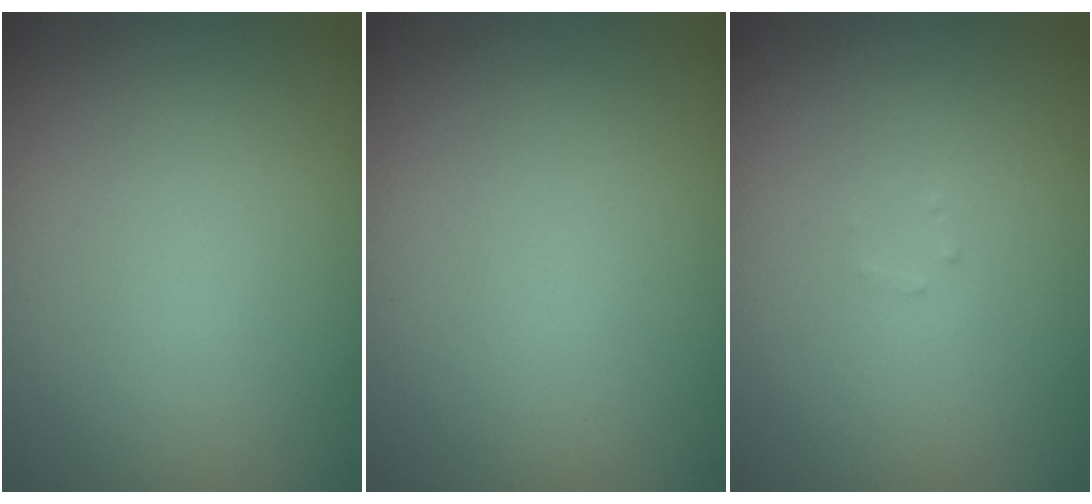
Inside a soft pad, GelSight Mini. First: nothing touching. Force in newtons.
{"total": 0.0}
{"total": 0.6, "press": 0.6, "slide": 0.1}